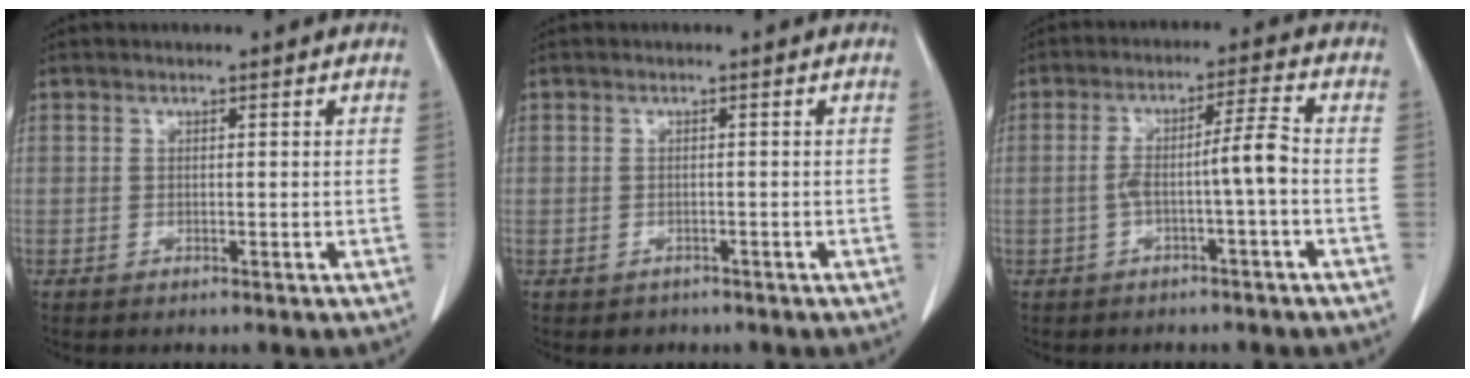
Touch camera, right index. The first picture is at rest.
{"total": 1.6, "force": [-1.0, 1.3, 0.0], "torque": [-0.006, 0.004, -0.012]}
{"total": 5.7, "force": [-1.4, -0.3, 5.6], "torque": [-0.101, 0.023, -0.020]}